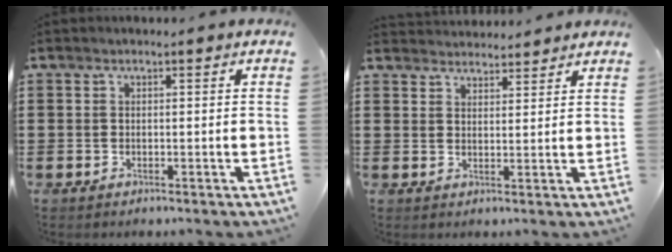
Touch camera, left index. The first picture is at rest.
{"total": 2.8, "force": [2.8, 0.4, -0.4], "torque": [-0.001, -0.007, 0.054]}